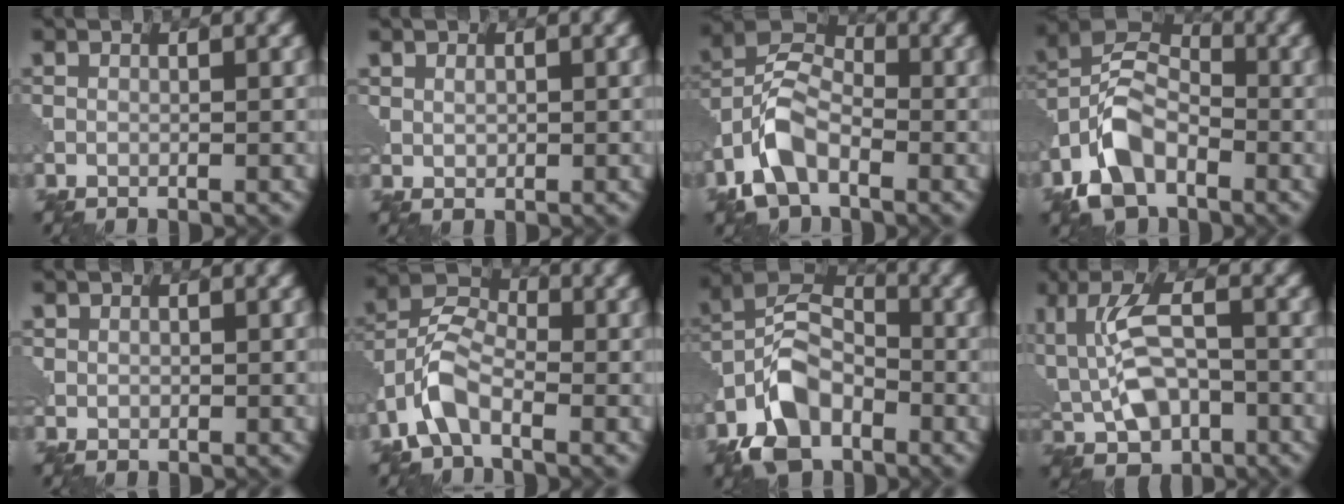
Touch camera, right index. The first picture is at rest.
{"total": 1.3, "force": [0.4, 1.0, 0.6], "torque": [-0.011, -0.002, 0.010]}
{"total": 6.2, "force": [-3.2, 3.4, 4.1], "torque": [-0.082, 0.010, -0.074]}
{"total": 7.1, "force": [-3.6, 4.1, 4.5], "torque": [-0.092, 0.007, -0.084]}
{"total": 0.9, "force": [0.3, 0.9, 0.2], "torque": [0.003, -0.002, 0.006]}
{"total": 5.5, "force": [-2.7, 2.8, 3.9], "torque": [-0.082, 0.013, -0.065]}
{"total": 7.8, "force": [-4.2, 4.6, 4.7], "torque": [-0.095, 0.007, -0.095]}
{"total": 7.5, "force": [-0.2, 4.2, 6.2], "torque": [-0.110, 0.007, -0.012]}